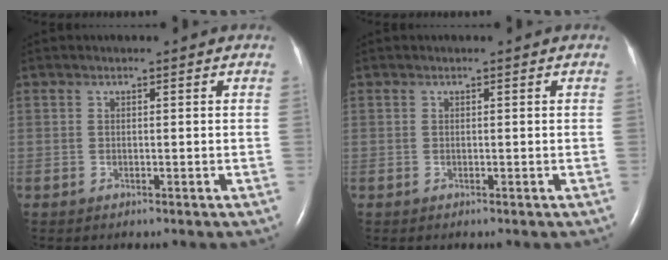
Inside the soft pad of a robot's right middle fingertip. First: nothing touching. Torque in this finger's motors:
{"motor_torque": [0.00, 0.03, -0.04, 0.01]}